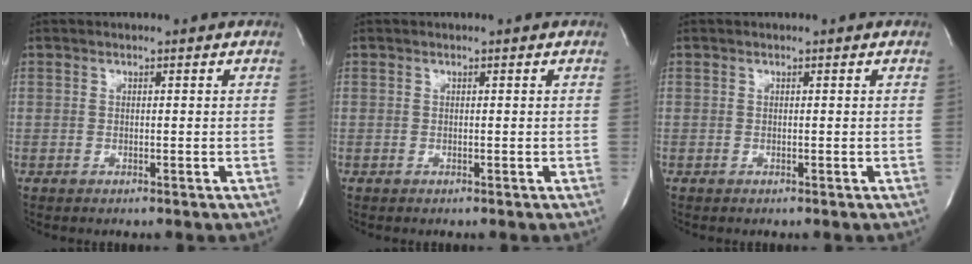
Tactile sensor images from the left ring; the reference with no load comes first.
{"total": 0.0}
{"total": 0.0}